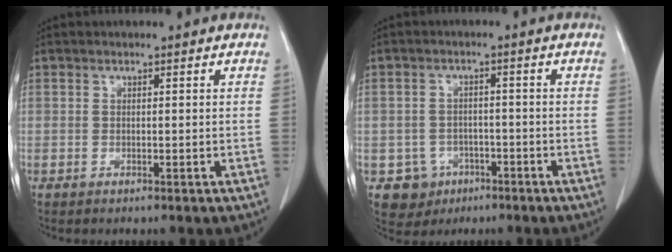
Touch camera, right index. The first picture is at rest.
{"total": 5.4, "force": [-2.3, 4.8, 0.5], "torque": [-0.006, 0.011, -0.029]}